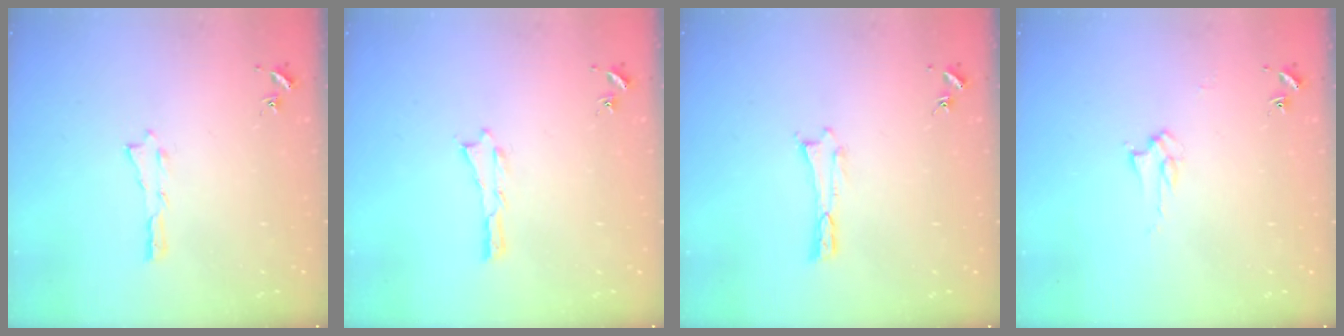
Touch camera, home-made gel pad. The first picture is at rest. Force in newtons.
{"total": 0.0}
{"total": 0.0}
{"total": 2.8, "press": 2.8, "slide": 0.4}